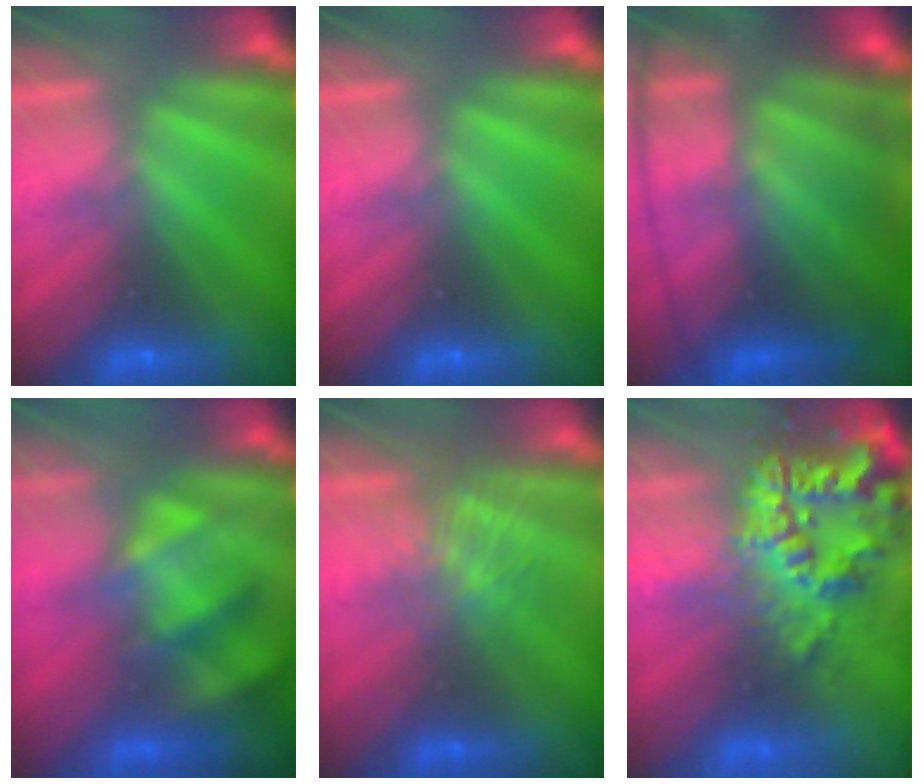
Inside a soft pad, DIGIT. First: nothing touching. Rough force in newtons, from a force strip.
{"total": 0.0}
{"total": 8.1}
{"total": 4.9}
{"total": 3.8}
{"total": 12.7}